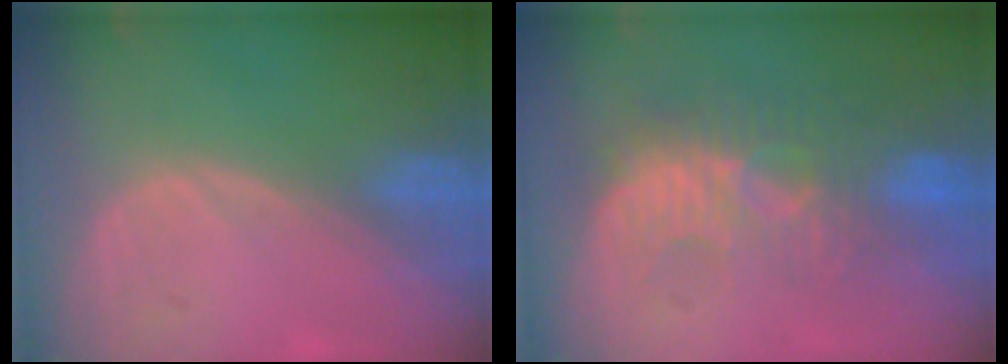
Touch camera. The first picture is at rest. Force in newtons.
{"total": 9.4, "press": 8.9, "slide": 3.0}